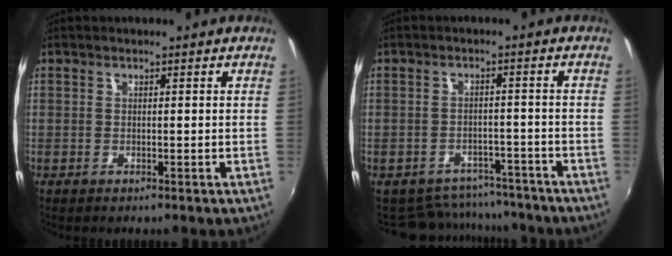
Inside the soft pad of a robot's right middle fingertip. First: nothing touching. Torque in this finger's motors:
{"motor_torque": [-0.46, -0.43, -0.19, -0.07]}